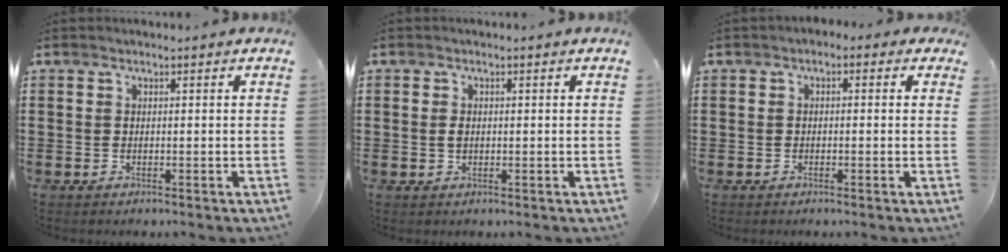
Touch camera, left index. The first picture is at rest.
{"total": 1.4, "force": [0.0, 0.8, 1.1], "torque": [-0.024, 0.004, -0.002]}
{"total": 1.3, "force": [-0.9, 0.8, 0.5], "torque": [-0.013, 0.005, -0.021]}